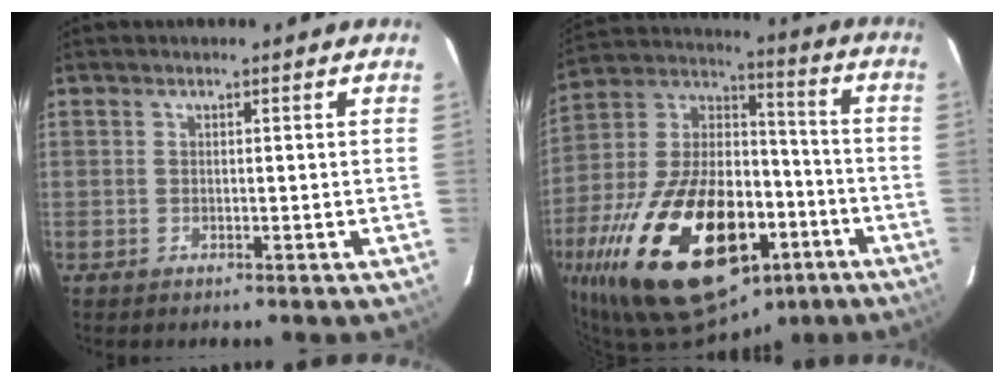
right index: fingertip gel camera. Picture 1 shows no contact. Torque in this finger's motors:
{"motor_torque": [2.14, 0.00, 1.06, 0.21]}